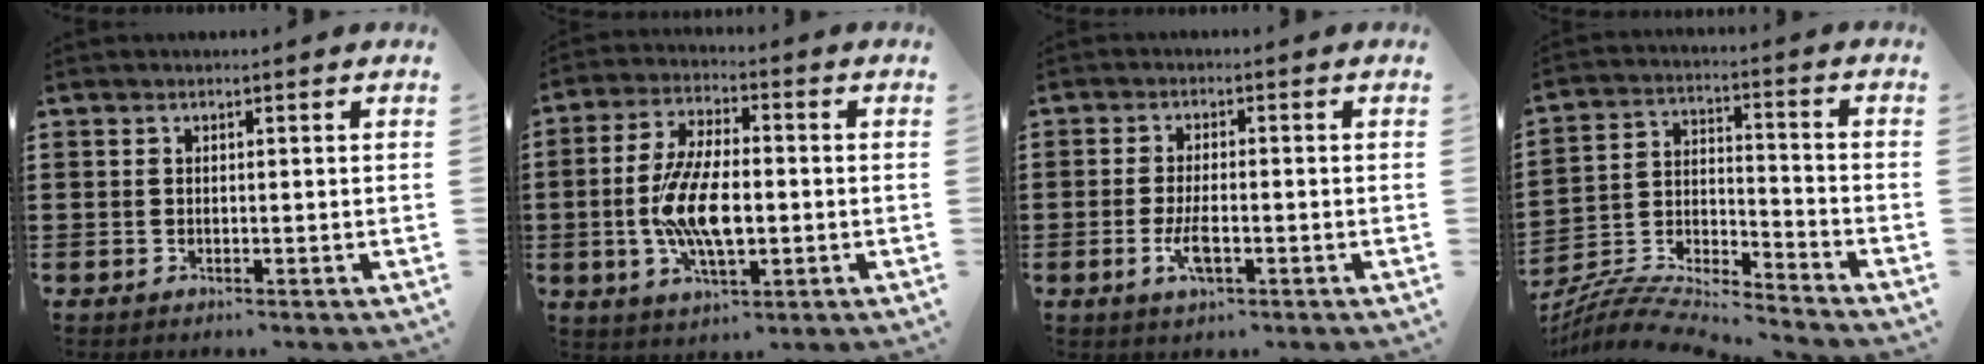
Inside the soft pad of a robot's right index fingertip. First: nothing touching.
{"total": 10.3, "force": [-1.5, 4.5, 9.1], "torque": [-0.203, -0.007, -0.032]}
{"total": 4.1, "force": [-1.4, 1.2, 3.6], "torque": [-0.083, -0.006, -0.030]}
{"total": 6.6, "force": [-6.3, 0.8, 1.7], "torque": [-0.047, -0.009, -0.132]}